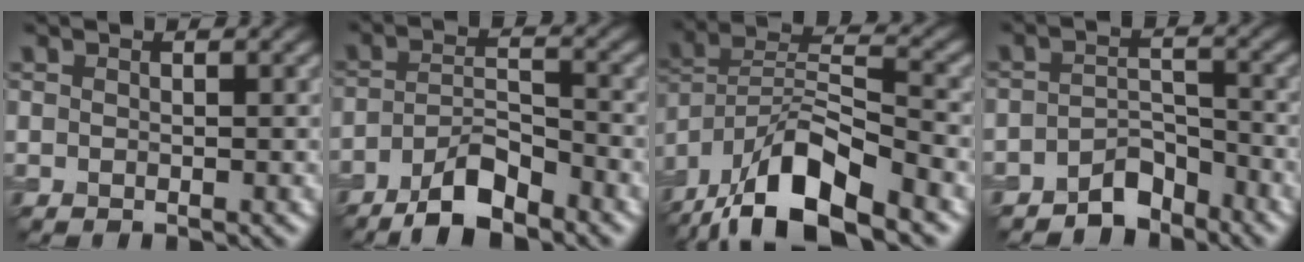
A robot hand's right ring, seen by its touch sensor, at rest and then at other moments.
{"total": 5.7, "force": [-4.2, 1.7, 3.4], "torque": [-0.060, 0.002, -0.078]}
{"total": 13.2, "force": [-9.4, 4.3, 8.2], "torque": [-0.153, 0.010, -0.174]}
{"total": 3.6, "force": [-3.0, 1.6, 1.2], "torque": [-0.011, 0.010, -0.058]}